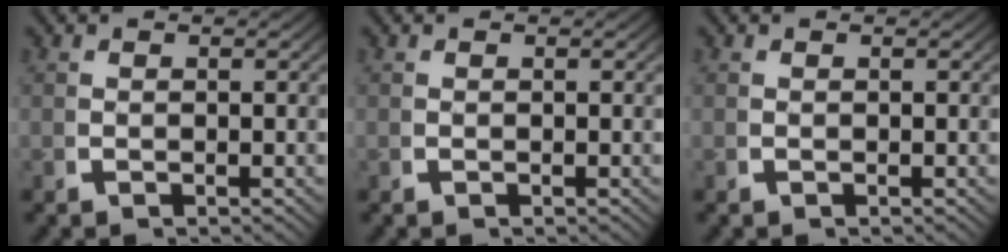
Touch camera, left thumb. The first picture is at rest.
{"total": 0.0}
{"total": 0.0}